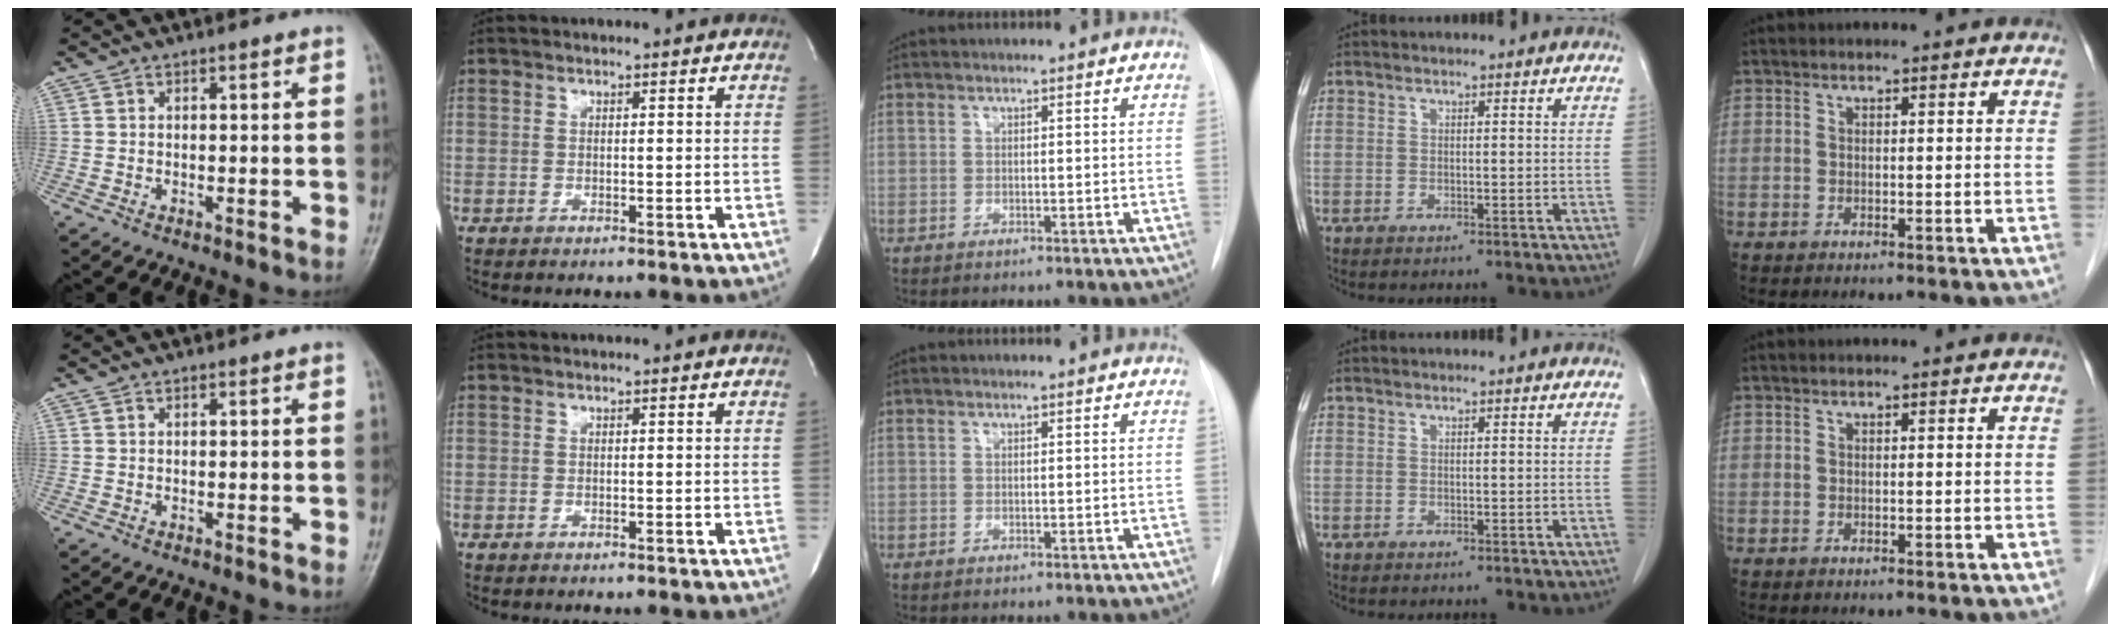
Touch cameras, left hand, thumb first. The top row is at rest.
{}